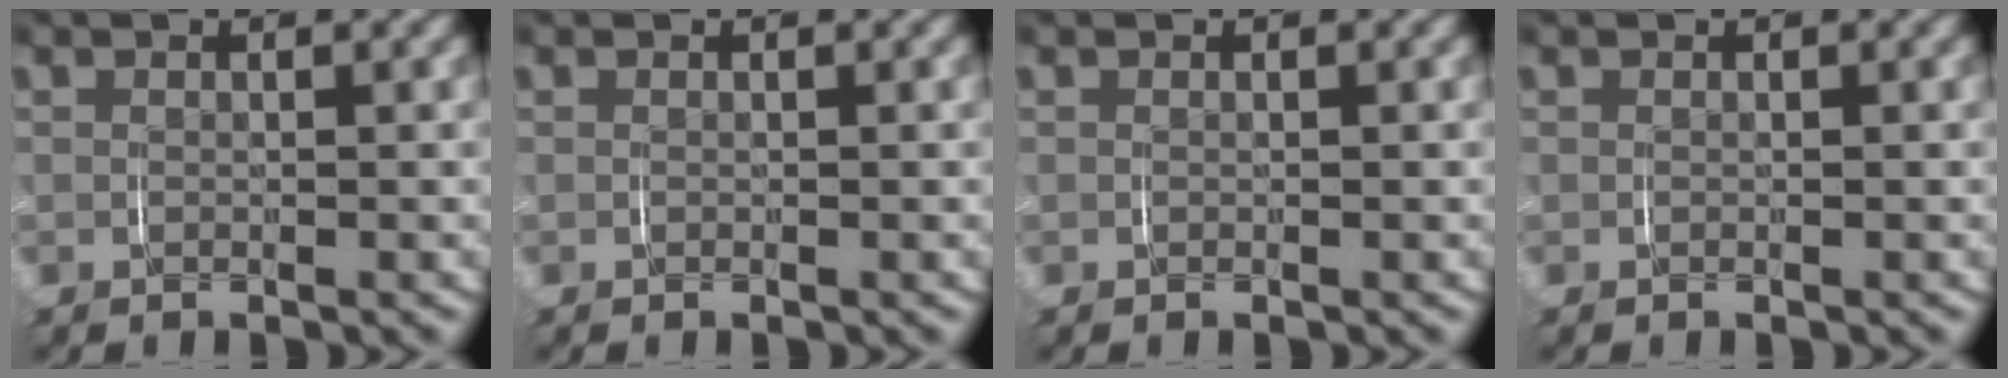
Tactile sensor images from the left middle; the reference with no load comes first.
{"total": 0.0}
{"total": 0.0}
{"total": 0.0}